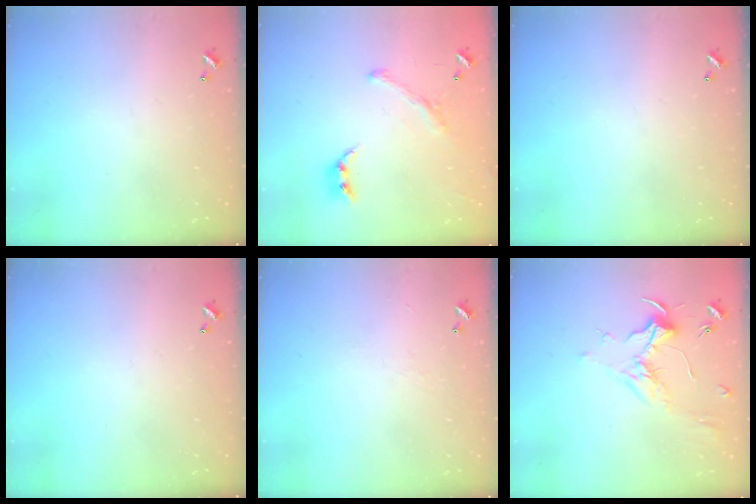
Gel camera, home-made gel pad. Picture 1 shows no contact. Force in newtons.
{"total": 1.8, "press": 1.2, "slide": 1.3}
{"total": 0.0}
{"total": 0.0}
{"total": 1.3, "press": 1.2, "slide": 0.5}
{"total": 1.9, "press": 1.7, "slide": 0.7}